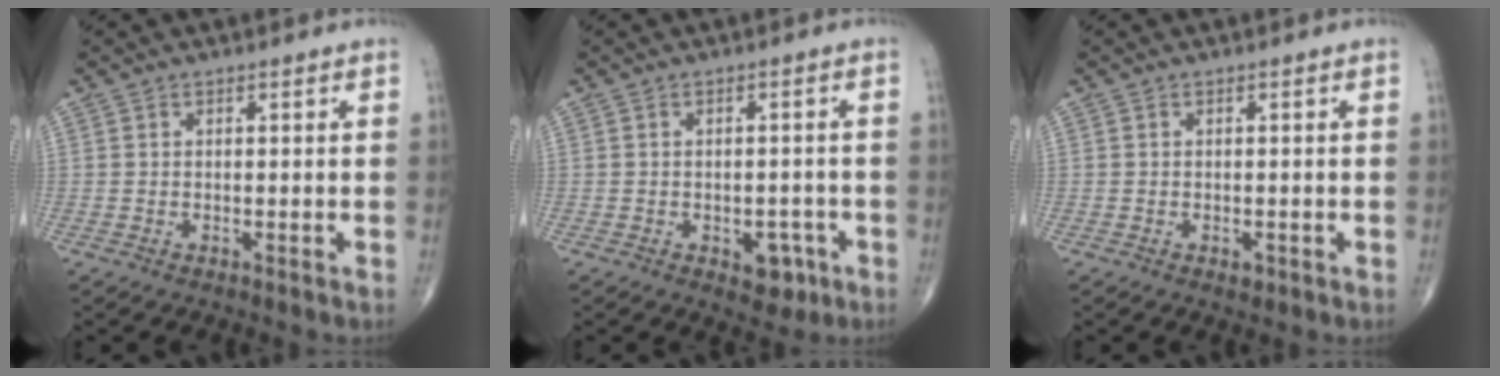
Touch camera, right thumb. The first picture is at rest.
{"total": 4.9, "force": [-2.1, 3.0, 3.2], "torque": [-0.017, 0.011, -0.022]}
{"total": 1.1, "force": [-0.5, 0.6, 0.8], "torque": [-0.009, -0.001, -0.006]}